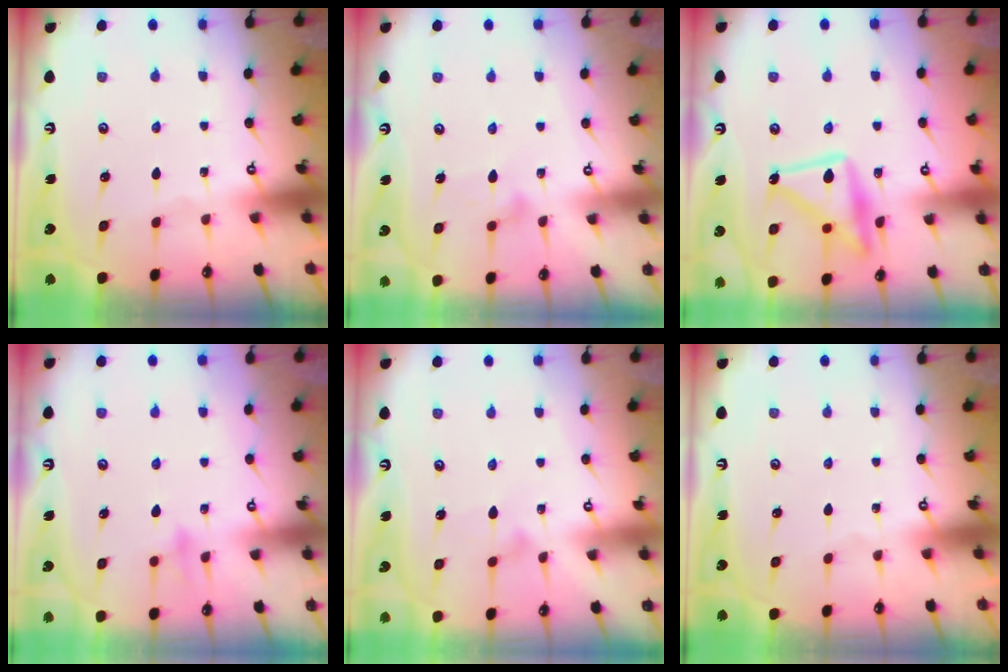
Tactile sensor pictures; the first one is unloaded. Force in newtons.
{"total": 11.5, "press": 11.5, "slide": 0.3}
{"total": 17.1, "press": 17.1, "slide": 1.2}
{"total": 7.5, "press": 7.4, "slide": 0.6}
{"total": 4.1, "press": 4.1, "slide": 0.2}
{"total": 0.0}